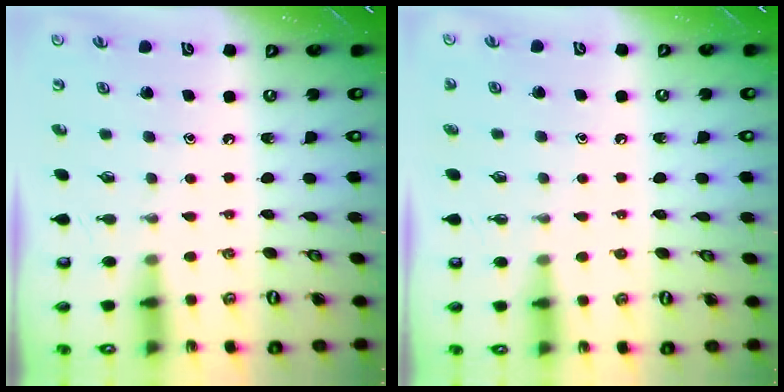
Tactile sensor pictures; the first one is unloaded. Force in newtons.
{"total": 0.7, "press": 0.7, "slide": 0.0}